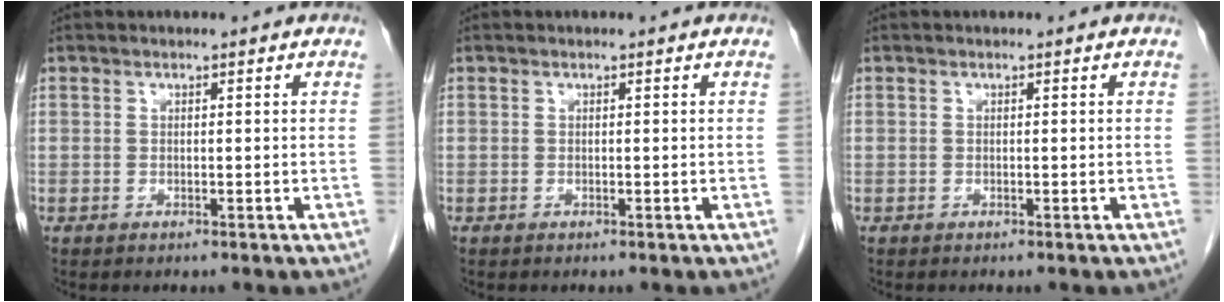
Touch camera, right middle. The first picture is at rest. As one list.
[{"total": 0.0}, {"total": 0.0}]